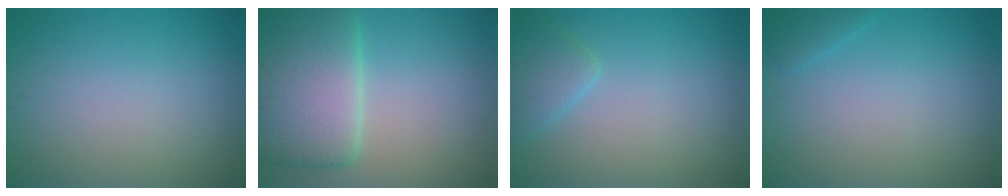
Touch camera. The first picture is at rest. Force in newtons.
{"total": 9.0, "press": 9.0, "slide": 0.3}
{"total": 2.1, "press": 2.1, "slide": 0.1}
{"total": 1.1, "press": 1.1, "slide": 0.1}